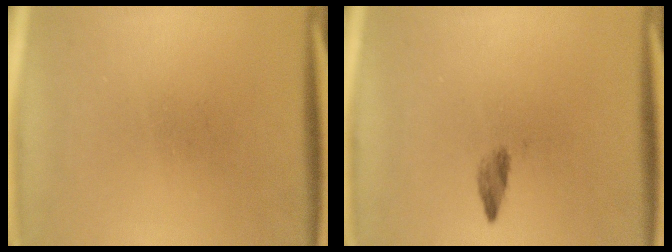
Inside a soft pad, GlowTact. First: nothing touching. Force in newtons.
{"total": 1.4}